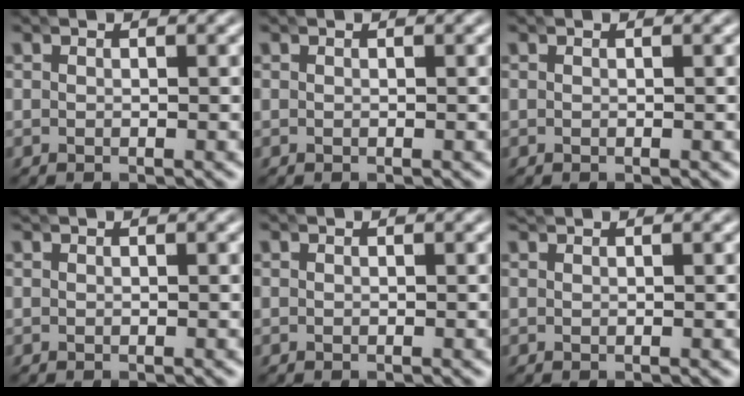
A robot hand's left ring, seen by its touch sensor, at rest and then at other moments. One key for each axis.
{"total": 0.0}
{"total": 0.0}
{"total": 0.0}
{"total": 0.0}
{"total": 0.5, "fx": 0.5, "fy": 0.0, "fz": 0.1, "tx": -0.002, "ty": 0.000, "tz": 0.009}